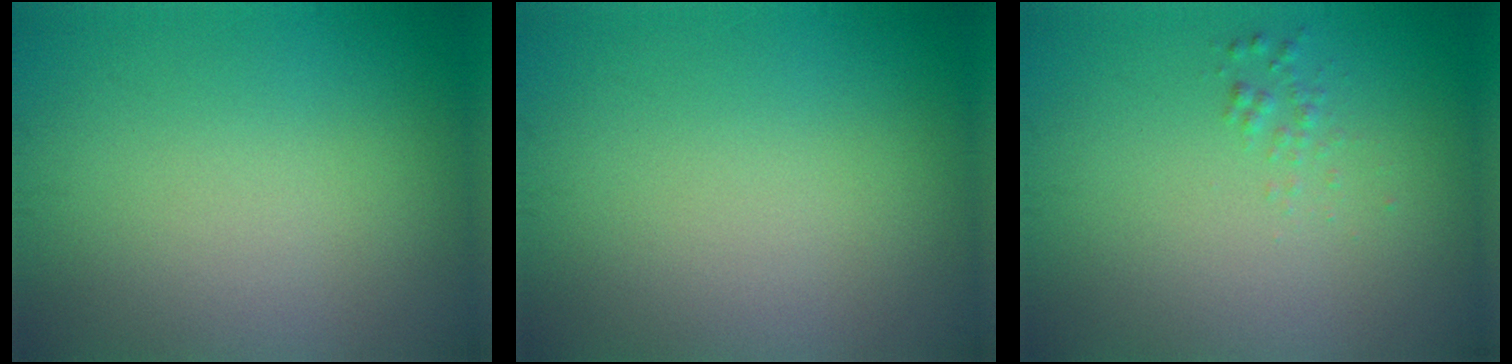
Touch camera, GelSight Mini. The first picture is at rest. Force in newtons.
{"total": 0.0}
{"total": 0.8, "press": 0.8, "slide": 0.0}